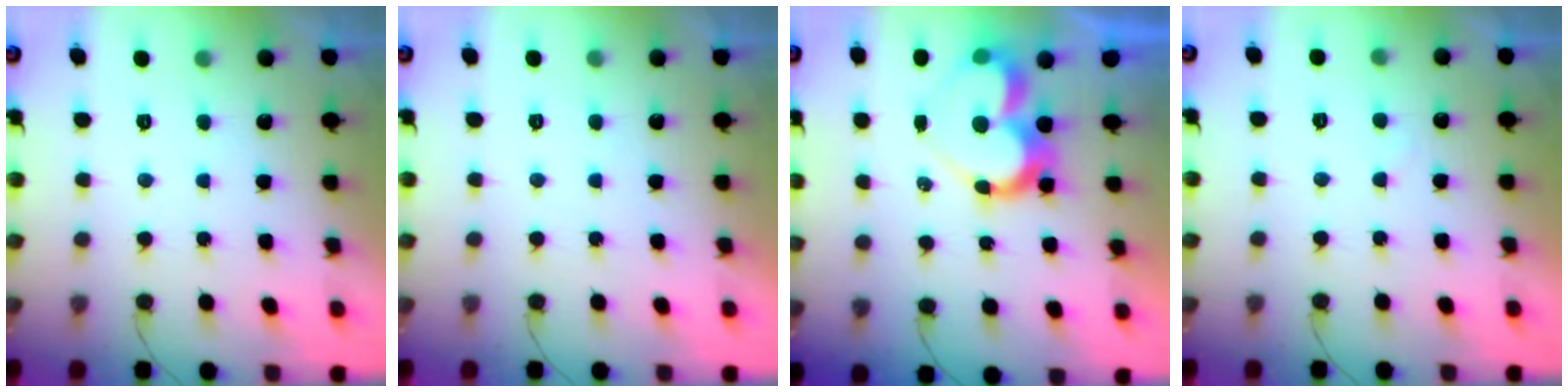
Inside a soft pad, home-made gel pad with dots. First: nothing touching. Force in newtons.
{"total": 1.8, "press": 1.8, "slide": 0.0}
{"total": 11.4, "press": 11.4, "slide": 1.1}
{"total": 4.1, "press": 4.1, "slide": 0.2}